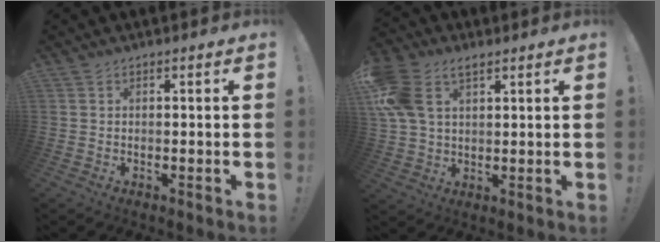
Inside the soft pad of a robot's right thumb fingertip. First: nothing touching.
{"total": 10.9, "force": [5.1, 6.8, 6.7], "torque": [-0.133, -0.009, 0.102]}